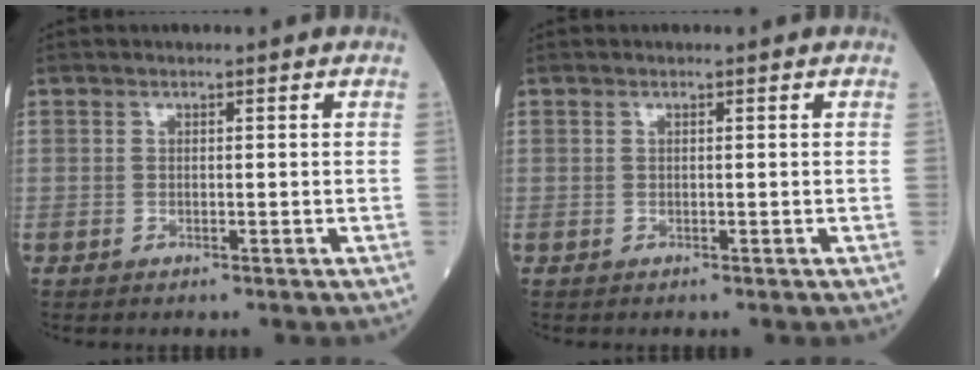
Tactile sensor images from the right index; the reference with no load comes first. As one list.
[{"total": 0.0}]